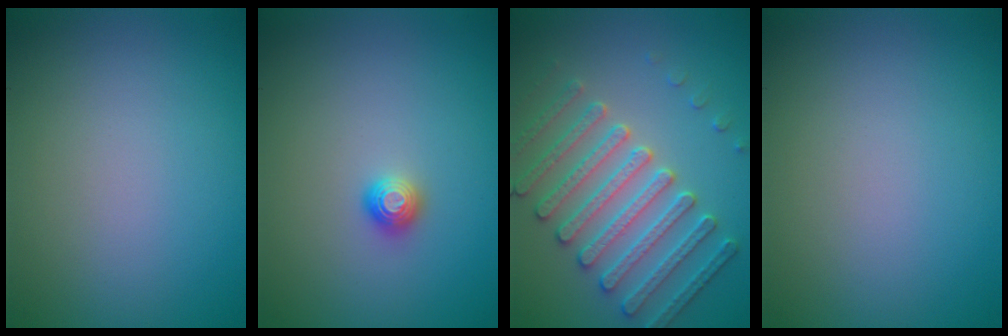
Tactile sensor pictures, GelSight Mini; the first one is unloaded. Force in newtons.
{"total": 1.1, "press": 1.1, "slide": 0.1}
{"total": 5.1, "press": 4.9, "slide": 1.3}
{"total": 0.0}